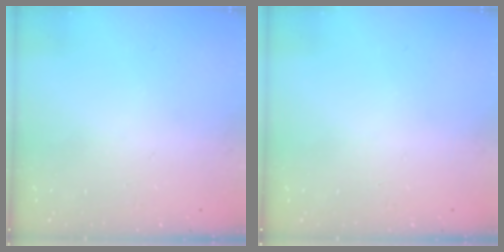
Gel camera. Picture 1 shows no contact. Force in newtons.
{"total": 0.0}